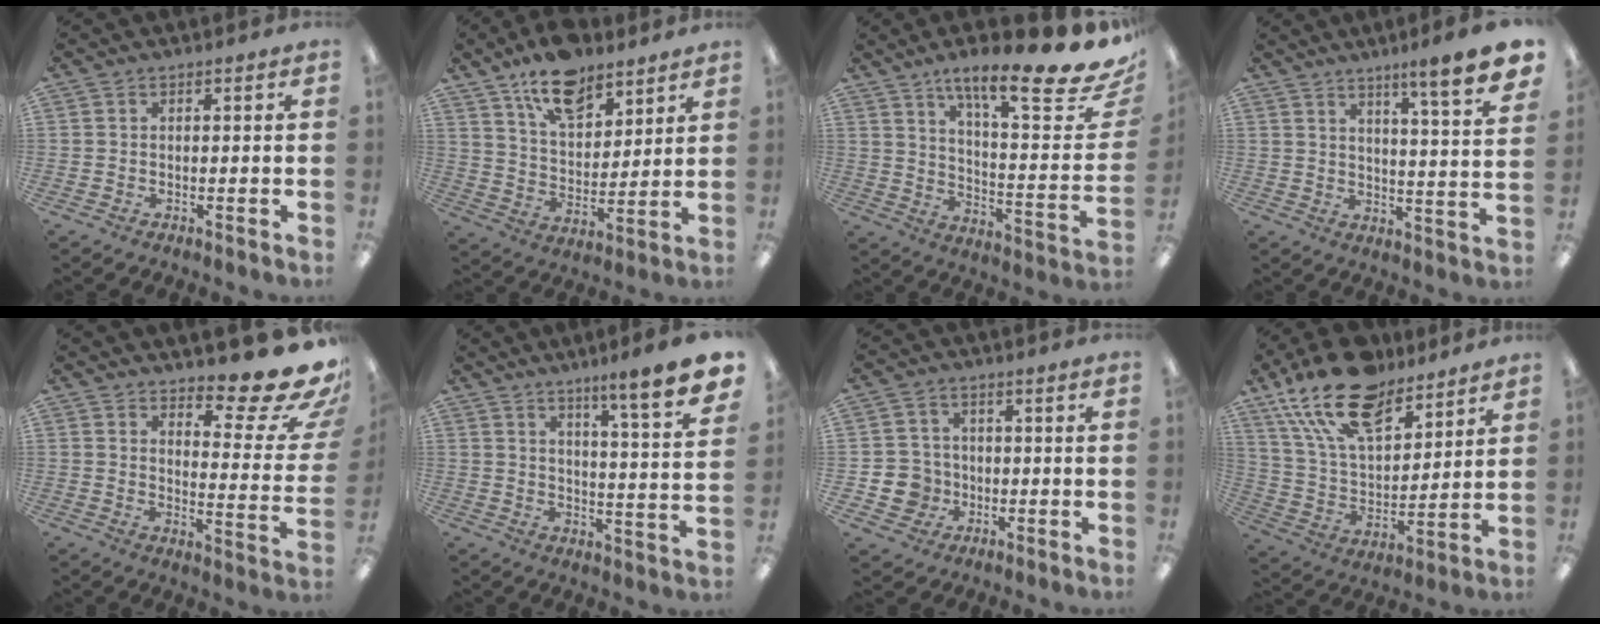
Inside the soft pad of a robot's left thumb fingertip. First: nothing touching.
{"total": 13.3, "force": [9.8, 6.5, 6.2], "torque": [-0.101, -0.048, 0.178]}
{"total": 19.3, "force": [13.8, 3.9, 13.0], "torque": [-0.199, -0.104, 0.220]}
{"total": 10.0, "force": [7.4, 0.2, 6.8], "torque": [-0.091, -0.056, 0.112]}
{"total": 14.2, "force": [11.3, 3.5, 7.8], "torque": [-0.097, -0.102, 0.186]}
{"total": 10.6, "force": [8.0, 0.3, 7.0], "torque": [-0.098, -0.064, 0.123]}
{"total": 6.4, "force": [-1.5, 6.1, 1.4], "torque": [-0.031, 0.016, -0.020]}
{"total": 20.5, "force": [14.3, 9.6, 11.1], "torque": [-0.219, -0.073, 0.256]}